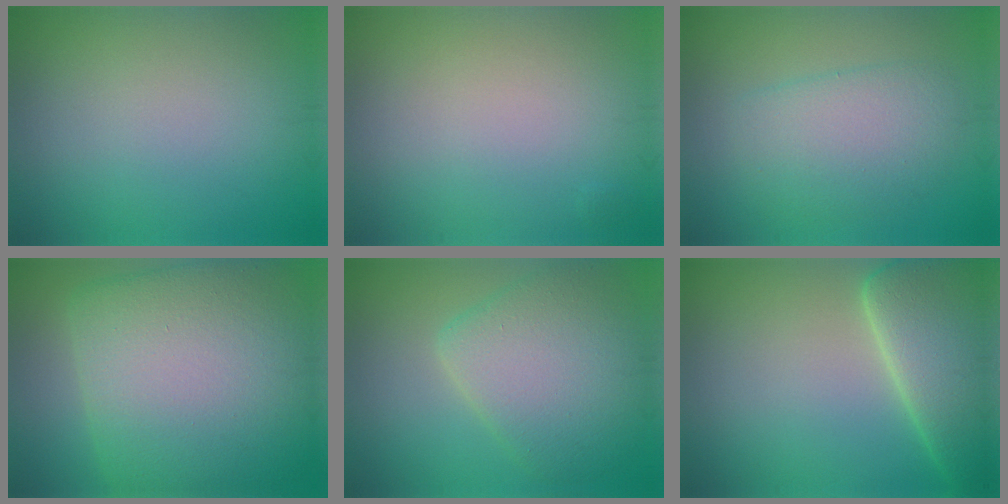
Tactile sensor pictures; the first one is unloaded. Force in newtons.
{"total": 0.0}
{"total": 4.3, "press": 4.3, "slide": 0.2}
{"total": 15.3, "press": 15.3, "slide": 0.6}
{"total": 7.2, "press": 7.2, "slide": 0.3}
{"total": 9.4, "press": 9.4, "slide": 0.6}